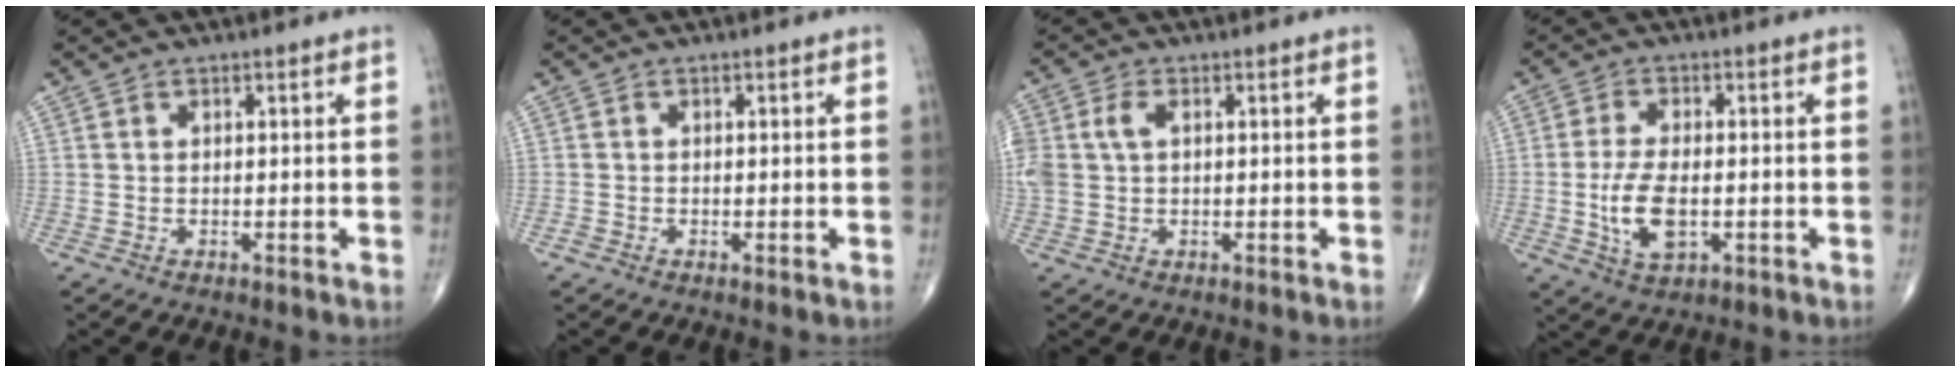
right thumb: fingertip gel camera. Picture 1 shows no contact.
{"total": 0.8, "force": [-0.4, 0.4, 0.5], "torque": [-0.011, -0.002, -0.009]}
{"total": 6.2, "force": [1.2, 4.1, 4.5], "torque": [-0.121, 0.017, 0.028]}
{"total": 8.2, "force": [-1.5, 4.0, 7.0], "torque": [-0.142, -0.001, -0.024]}